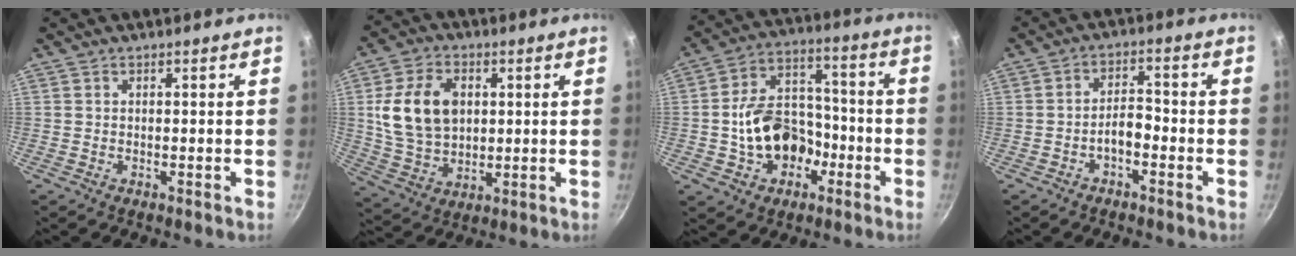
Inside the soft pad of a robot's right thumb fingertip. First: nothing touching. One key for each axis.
{"total": 14.3, "fx": 2.6, "fy": 10.0, "fz": 9.8, "tx": -0.165, "ty": -0.006, "tz": 0.054}
{"total": 14.6, "fx": -3.8, "fy": 11.1, "fz": 8.8, "tx": -0.113, "ty": 0.057, "tz": -0.061}
{"total": 4.1, "fx": -2.2, "fy": 1.9, "fz": 2.9, "tx": -0.038, "ty": 0.030, "tz": -0.039}